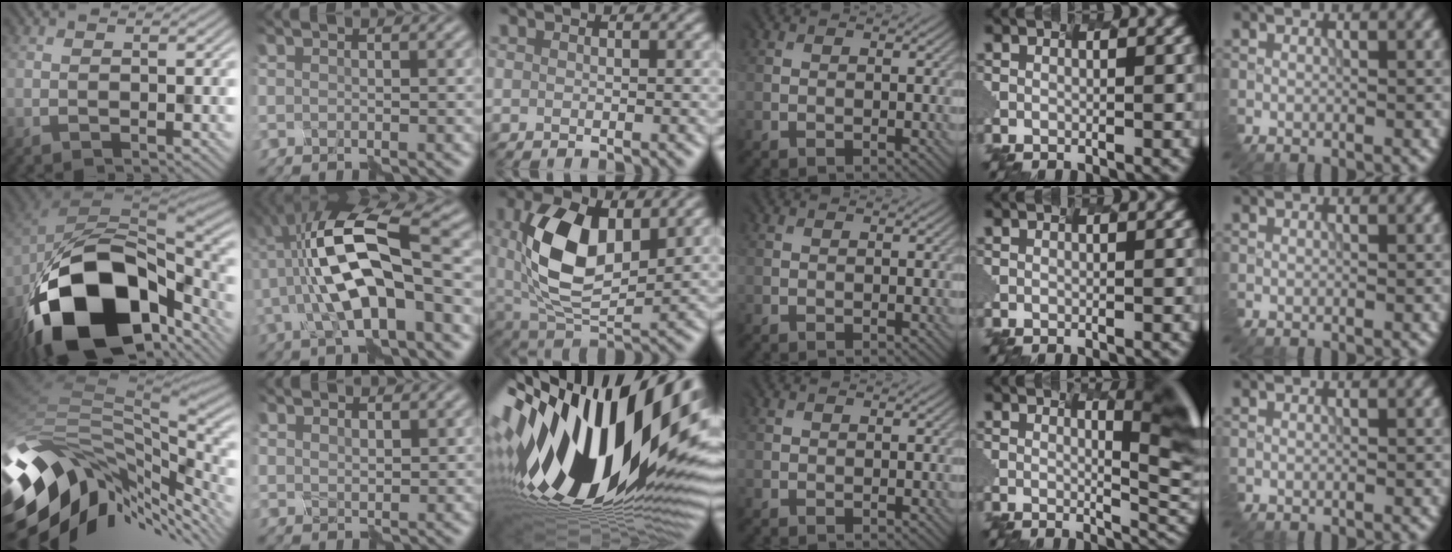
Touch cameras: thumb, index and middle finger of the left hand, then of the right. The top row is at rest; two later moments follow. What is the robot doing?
{"motion": "assemble", "object": "markers"}